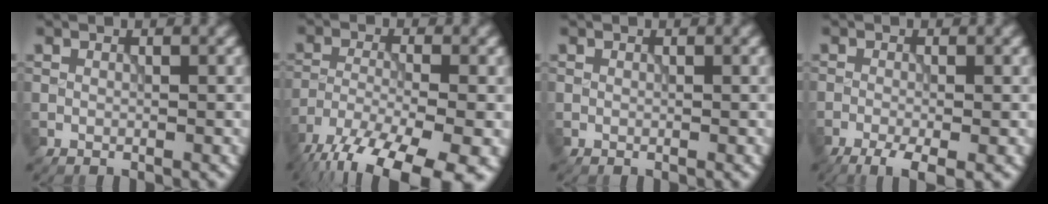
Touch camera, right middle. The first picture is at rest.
{"total": 14.1, "force": [-10.6, 4.2, 8.3], "torque": [-0.166, -0.051, -0.153]}
{"total": 0.0}
{"total": 3.5, "force": [-2.1, 0.8, 2.7], "torque": [-0.048, -0.006, -0.041]}